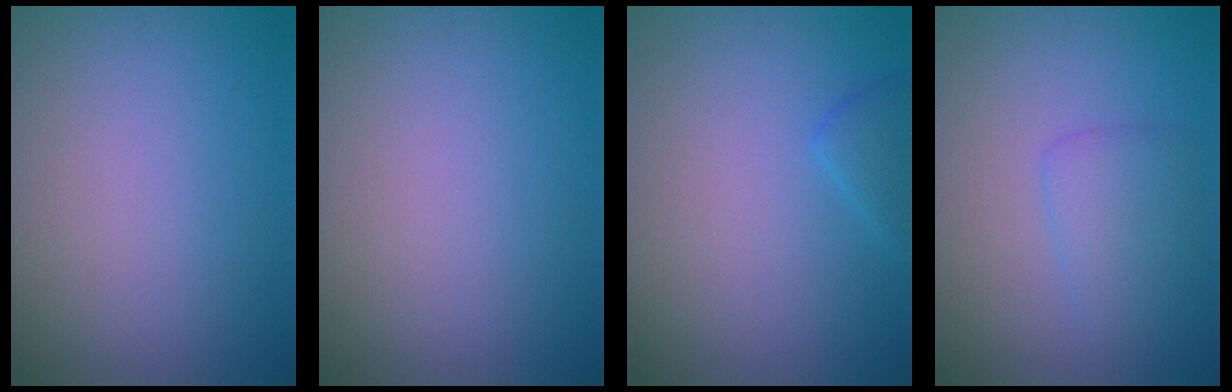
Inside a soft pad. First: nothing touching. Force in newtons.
{"total": 0.0}
{"total": 1.7, "press": 1.7, "slide": 0.1}
{"total": 2.5, "press": 2.5, "slide": 0.2}